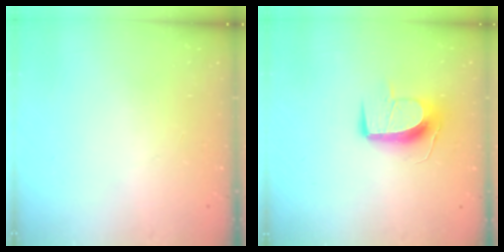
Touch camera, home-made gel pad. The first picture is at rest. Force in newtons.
{"total": 11.6, "press": 11.6, "slide": 0.1}